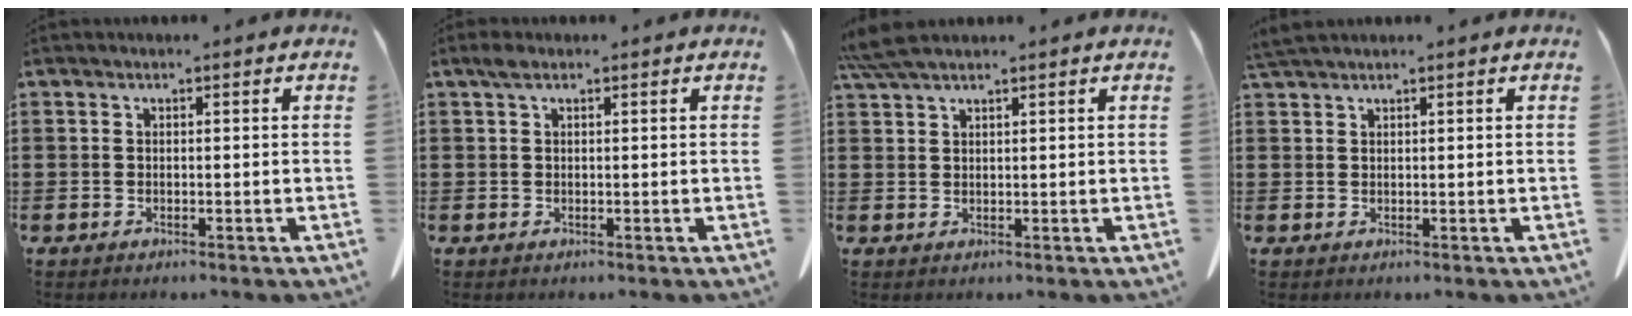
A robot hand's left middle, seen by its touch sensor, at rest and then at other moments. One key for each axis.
{"total": 1.4, "fx": 0.6, "fy": 0.6, "fz": 1.1, "tx": -0.025, "ty": 0.003, "tz": 0.011}
{"total": 3.8, "fx": 3.0, "fy": 0.4, "fz": 2.3, "tx": -0.053, "ty": -0.001, "tz": 0.059}
{"total": 1.7, "fx": 1.5, "fy": -0.1, "fz": 0.8, "tx": -0.018, "ty": -0.002, "tz": 0.030}